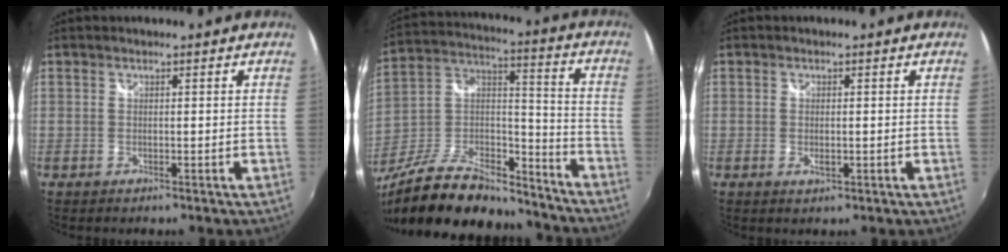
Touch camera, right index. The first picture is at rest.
{"total": 25.3, "force": [-18.9, 9.4, 13.9], "torque": [-0.270, 0.008, -0.302]}
{"total": 2.0, "force": [-0.4, 1.0, 1.6], "torque": [-0.028, -0.004, -0.005]}